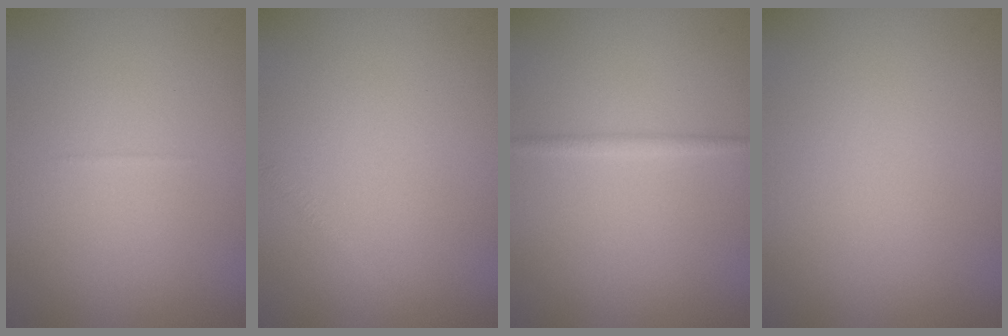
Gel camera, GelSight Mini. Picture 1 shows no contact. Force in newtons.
{"total": 0.6, "press": 0.6, "slide": 0.0}
{"total": 1.1, "press": 1.1, "slide": 0.0}
{"total": 0.0}